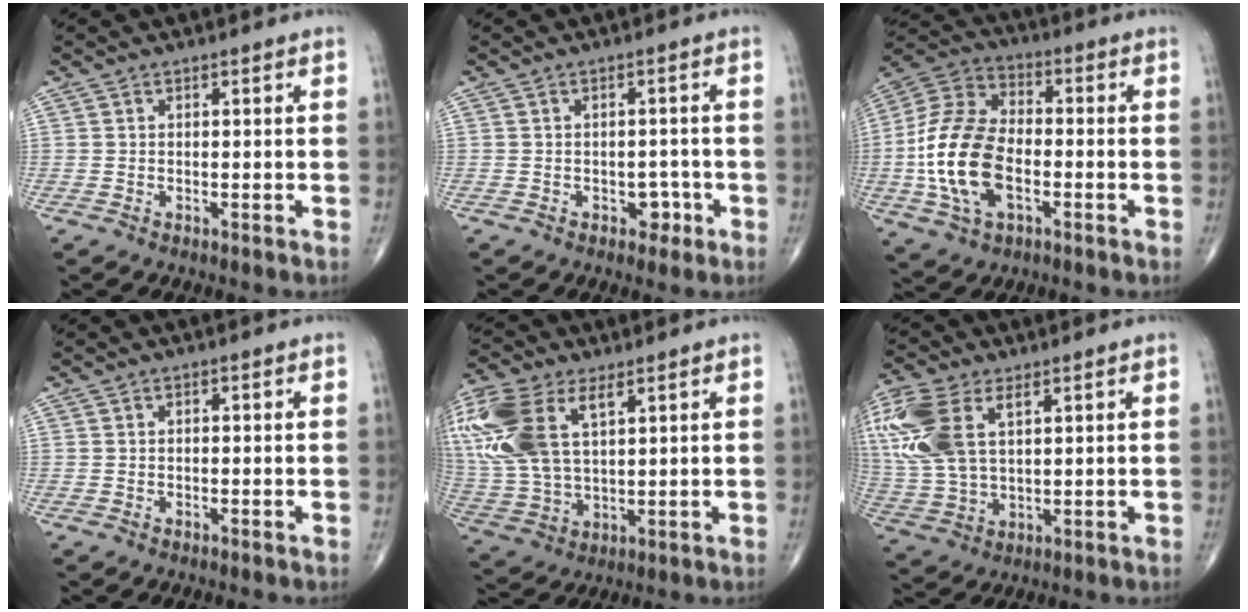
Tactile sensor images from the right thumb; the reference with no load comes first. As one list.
[{"total": 2.9, "force": [-1.2, 2.2, 1.5], "torque": [0.000, 0.009, -0.016]}, {"total": 17.6, "force": [-3.4, 10.4, 13.8], "torque": [-0.278, 0.021, -0.064]}, {"total": 0.0}, {"total": 20.1, "force": [8.0, 10.8, 15.0], "torque": [-0.362, -0.003, 0.156]}, {"total": 17.2, "force": [6.2, 9.5, 12.9], "torque": [-0.314, -0.006, 0.124]}]